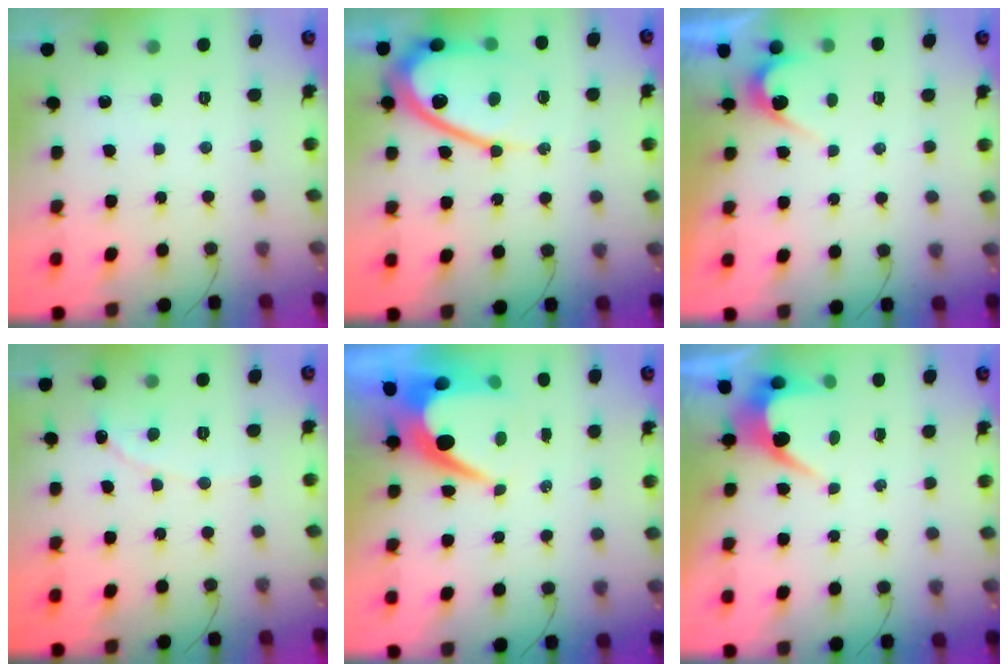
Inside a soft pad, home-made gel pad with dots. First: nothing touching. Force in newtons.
{"total": 12.9, "press": 12.9, "slide": 1.2}
{"total": 3.1, "press": 3.1, "slide": 0.2}
{"total": 1.0, "press": 1.0, "slide": 0.1}
{"total": 8.9, "press": 8.9, "slide": 0.4}
{"total": 4.3, "press": 4.3, "slide": 0.2}